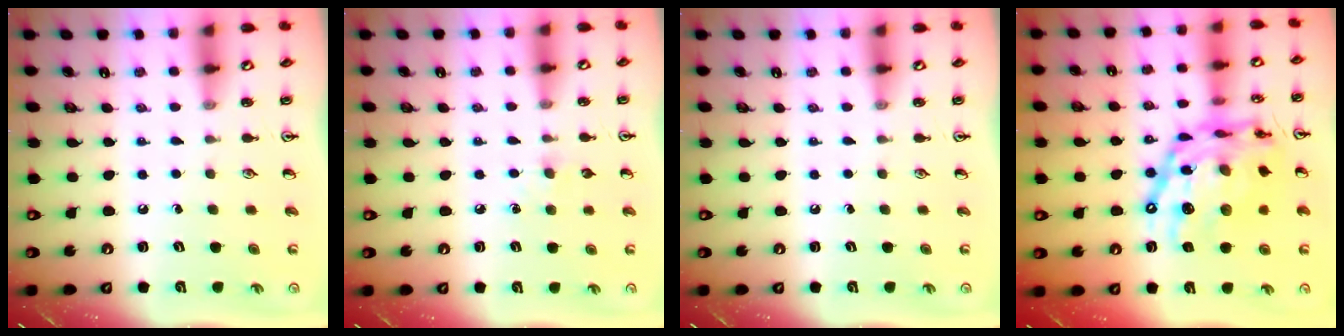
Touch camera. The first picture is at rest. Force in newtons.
{"total": 6.0, "press": 5.9, "slide": 0.7}
{"total": 0.0}
{"total": 23.2, "press": 23.1, "slide": 2.0}